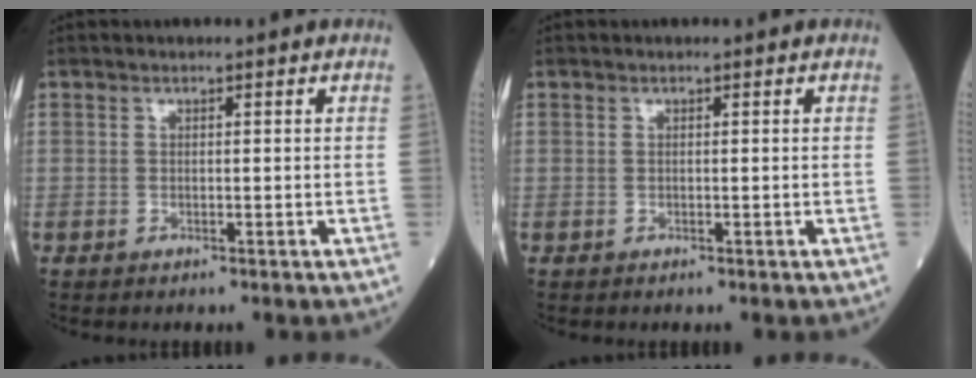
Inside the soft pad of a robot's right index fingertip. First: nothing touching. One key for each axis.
{"total": 0.0}